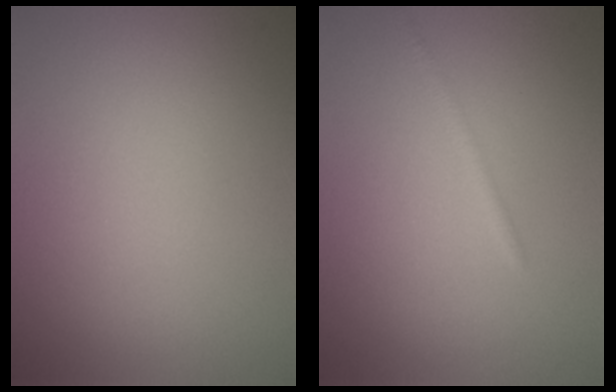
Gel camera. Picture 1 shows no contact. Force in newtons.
{"total": 1.0, "press": 1.0, "slide": 0.1}